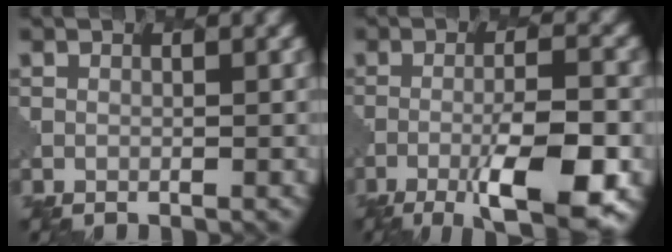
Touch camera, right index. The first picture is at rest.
{"total": 8.2, "force": [-4.0, 2.0, 6.9], "torque": [-0.114, -0.002, -0.063]}